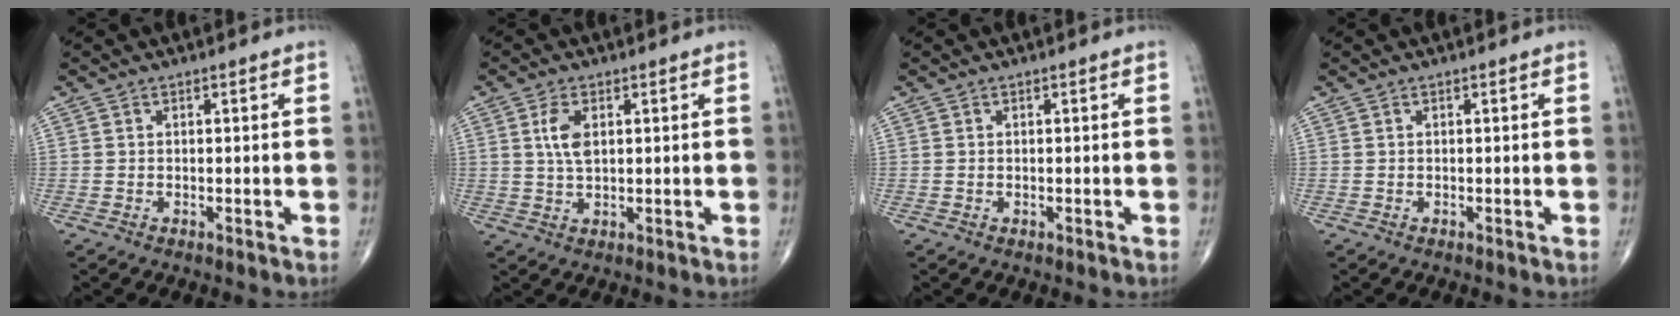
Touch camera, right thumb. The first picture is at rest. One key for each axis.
{"total": 4.4, "fx": 1.2, "fy": 2.2, "fz": 3.6, "tx": -0.075, "ty": -0.006, "tz": 0.024}
{"total": 0.0}
{"total": 0.0}